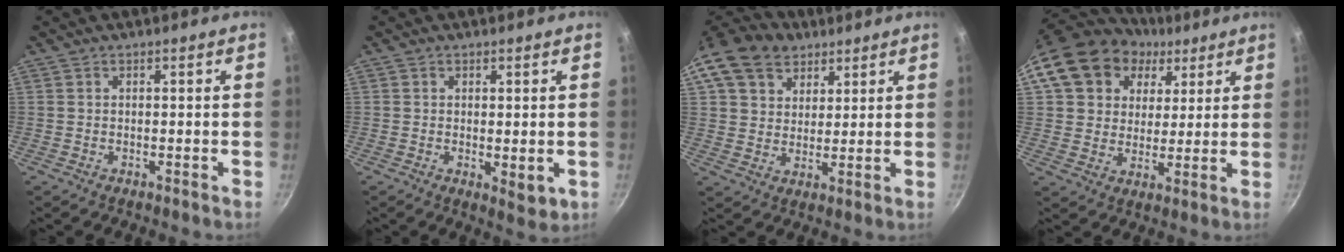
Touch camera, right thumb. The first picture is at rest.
{"total": 3.8, "force": [-0.1, 1.8, 3.4], "torque": [-0.050, -0.013, 0.002]}
{"total": 15.8, "force": [8.5, 11.5, 6.7], "torque": [-0.125, 0.009, 0.148]}
{"total": 18.2, "force": [7.5, 14.4, 8.3], "torque": [-0.138, 0.013, 0.126]}